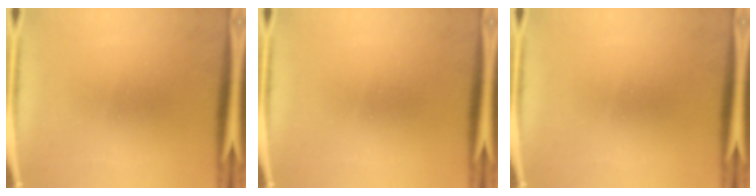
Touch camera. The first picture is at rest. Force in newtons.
{"total": 0.0}
{"total": 0.0}